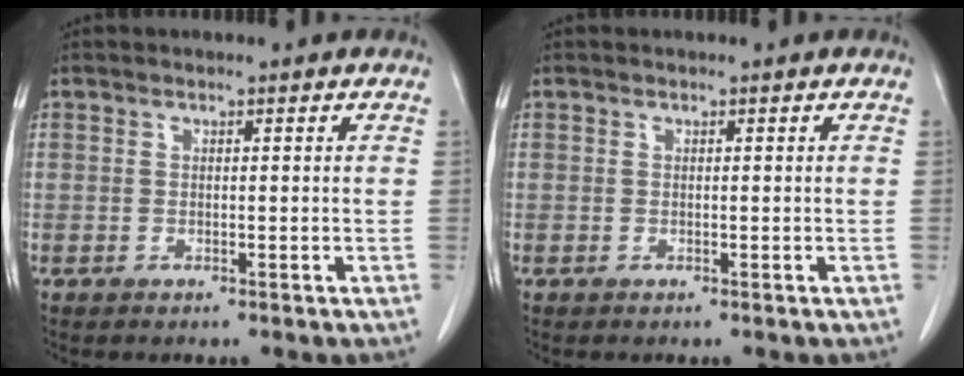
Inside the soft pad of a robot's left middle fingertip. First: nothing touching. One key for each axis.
{"total": 0.0}